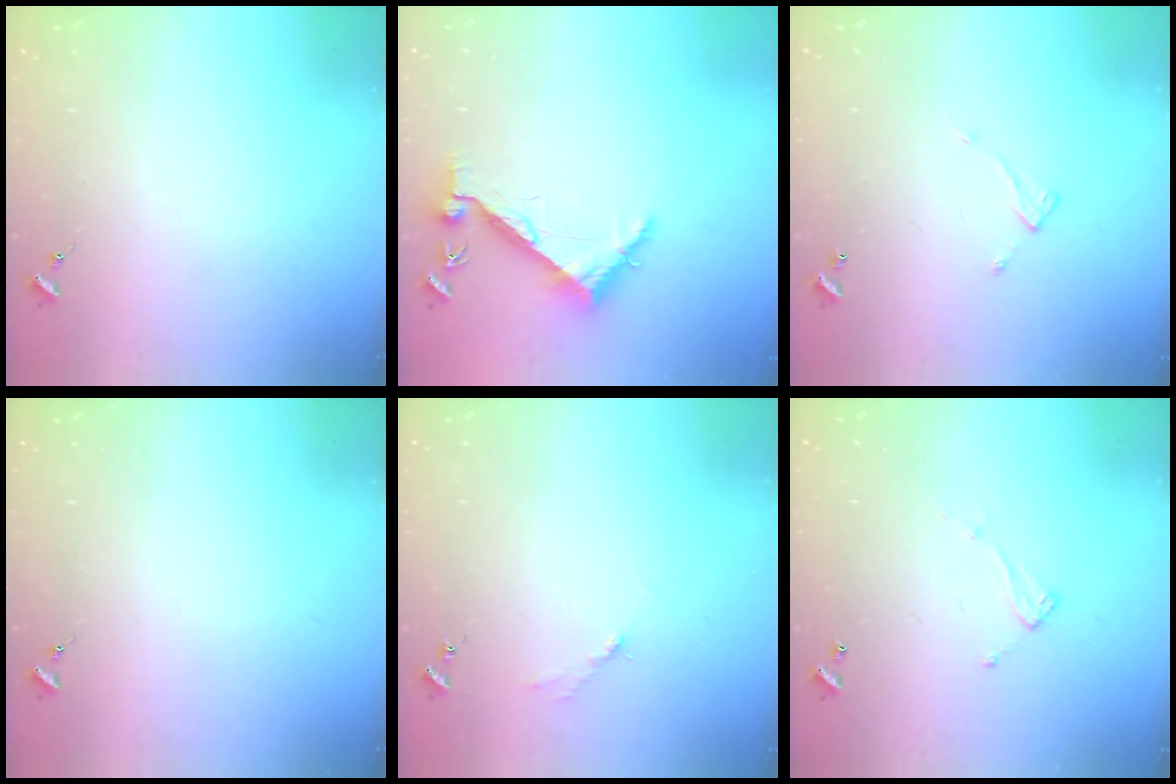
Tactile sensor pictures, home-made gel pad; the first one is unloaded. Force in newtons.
{"total": 6.2, "press": 6.2, "slide": 0.7}
{"total": 4.7, "press": 4.7, "slide": 0.3}
{"total": 0.0}
{"total": 2.7, "press": 2.7, "slide": 0.4}
{"total": 6.6, "press": 6.6, "slide": 0.1}